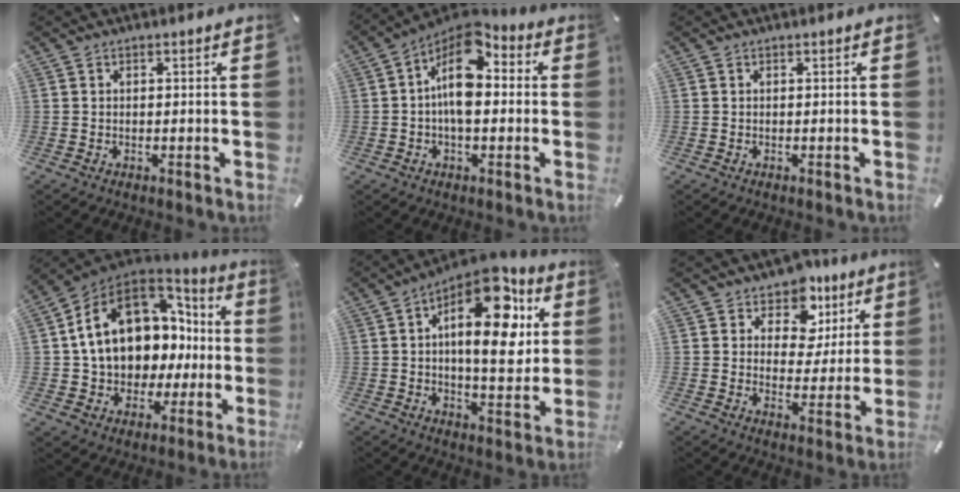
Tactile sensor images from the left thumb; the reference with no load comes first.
{"total": 13.0, "force": [1.1, 7.5, 10.5], "torque": [-0.191, -0.020, 0.020]}
{"total": 0.0}
{"total": 15.9, "force": [4.7, 12.0, 9.3], "torque": [-0.173, -0.028, 0.087]}
{"total": 19.6, "force": [7.5, 9.3, 15.5], "torque": [-0.227, -0.043, 0.117]}
{"total": 9.7, "force": [6.1, 6.9, 2.9], "torque": [-0.042, -0.048, 0.109]}